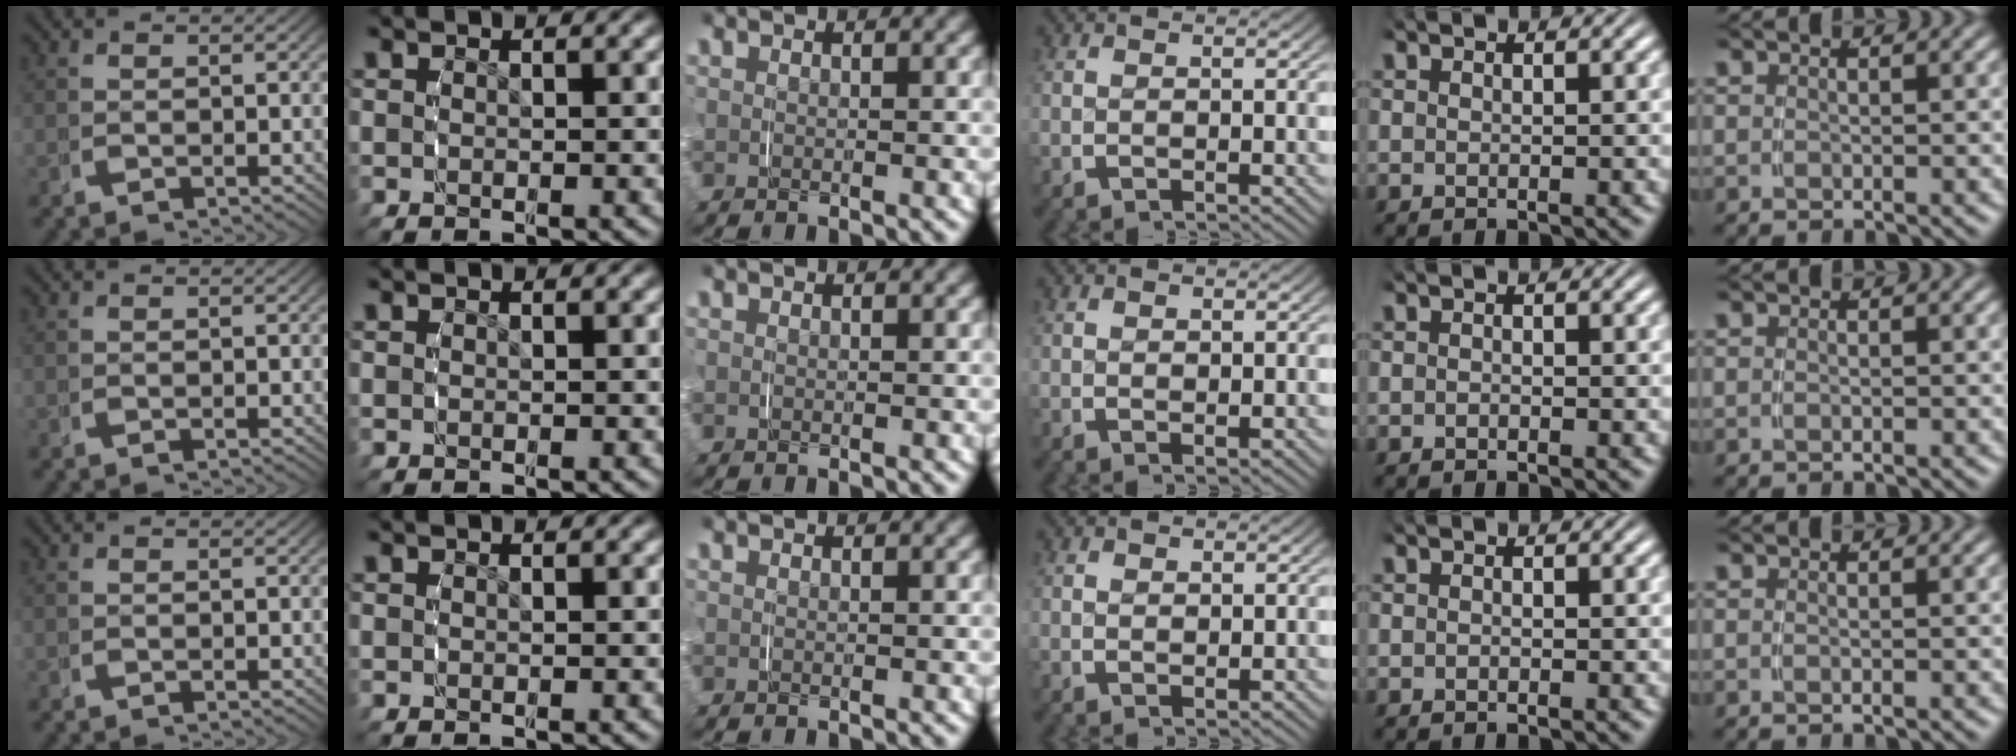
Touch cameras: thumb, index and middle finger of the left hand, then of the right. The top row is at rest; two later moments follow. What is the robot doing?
{"motion": "grasp_and_lifting", "object": "napkin"}